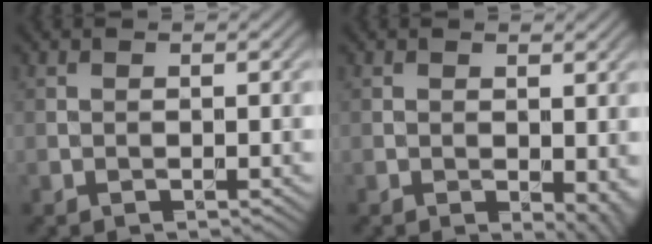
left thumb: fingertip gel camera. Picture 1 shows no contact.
{"total": 3.6, "force": [-0.7, 1.9, 2.9], "torque": [-0.033, -0.011, -0.006]}